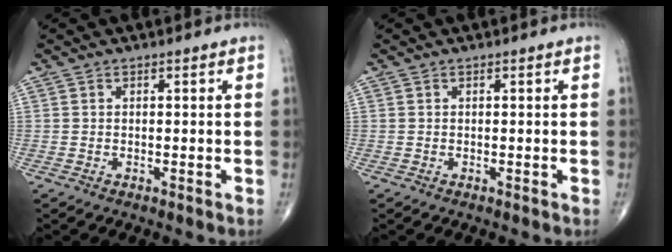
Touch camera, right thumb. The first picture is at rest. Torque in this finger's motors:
{"motor_torque": [0.00, 0.00, 0.02, 0.01, 0.02]}